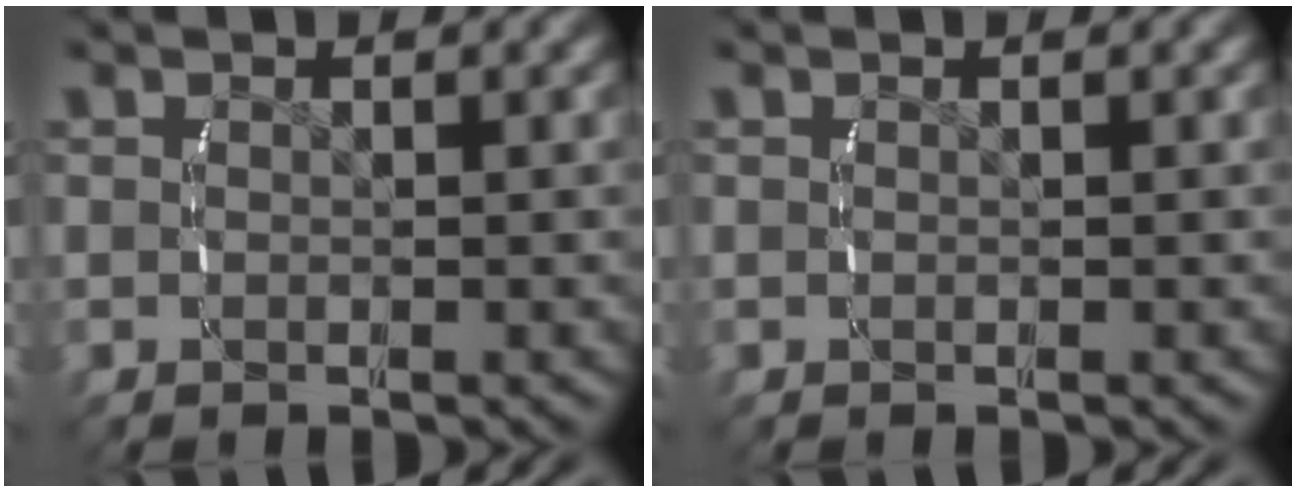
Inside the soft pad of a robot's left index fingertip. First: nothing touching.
{"total": 0.0}